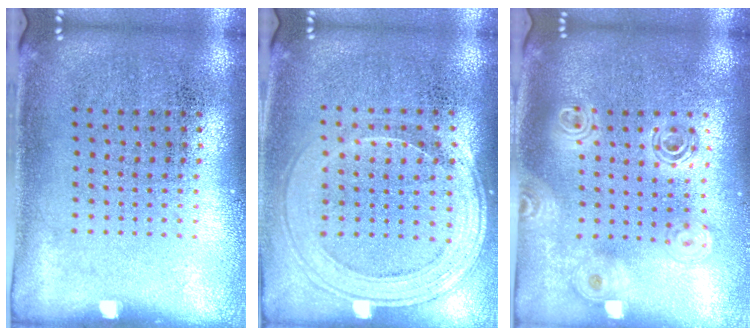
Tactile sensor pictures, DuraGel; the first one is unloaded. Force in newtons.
{"total": 1.6, "press": 1.4, "slide": 0.7}
{"total": 1.8, "press": 1.6, "slide": 0.9}